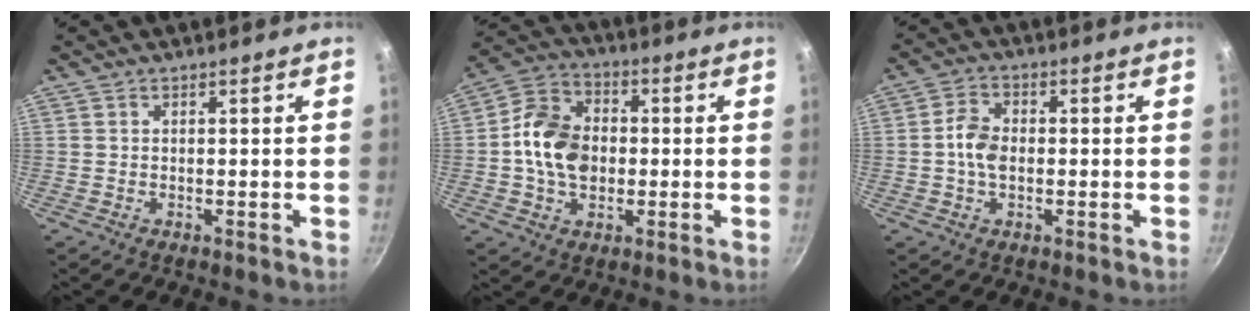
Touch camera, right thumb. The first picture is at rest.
{"total": 12.5, "force": [-0.6, 9.3, 8.3], "torque": [-0.125, 0.019, -0.026]}
{"total": 5.4, "force": [-0.5, 3.6, 4.1], "torque": [-0.073, 0.017, -0.016]}